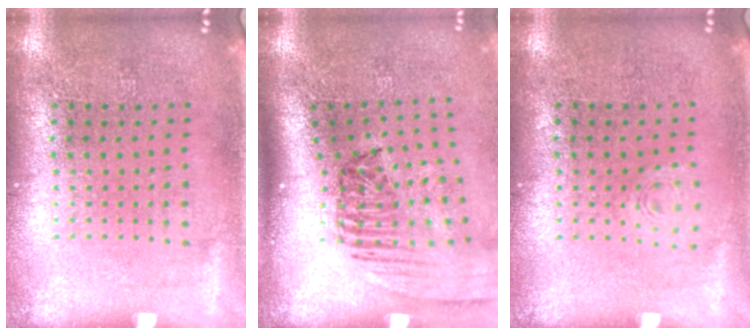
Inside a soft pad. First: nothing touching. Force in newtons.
{"total": 2.4, "press": 1.7, "slide": 1.8}
{"total": 0.6, "press": 0.6, "slide": 0.1}